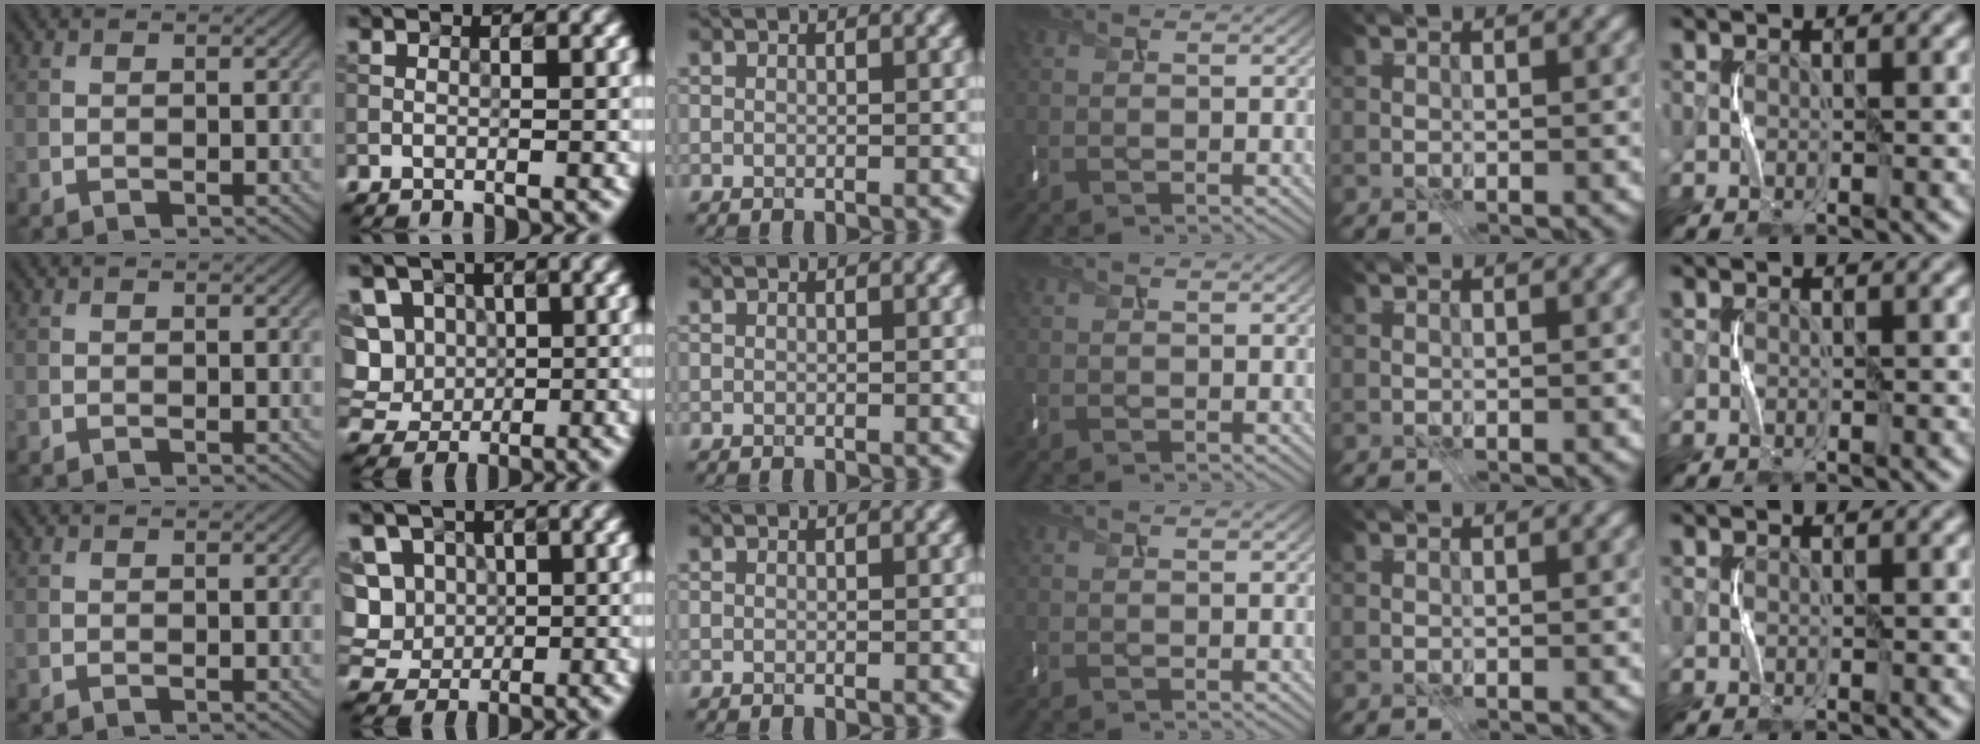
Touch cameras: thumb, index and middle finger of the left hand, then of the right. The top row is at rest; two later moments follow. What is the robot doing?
{"motion": "press", "object": "keyboard"}